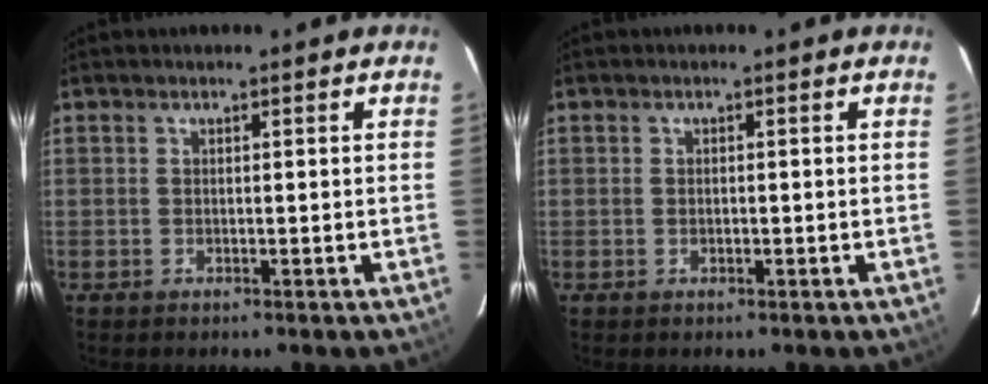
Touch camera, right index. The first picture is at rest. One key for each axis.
{"total": 0.7, "fx": -0.2, "fy": 0.6, "fz": 0.3, "tx": -0.005, "ty": -0.001, "tz": -0.002}